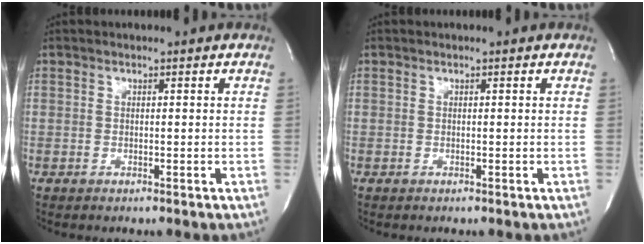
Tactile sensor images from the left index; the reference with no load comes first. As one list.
[{"total": 0.0}]